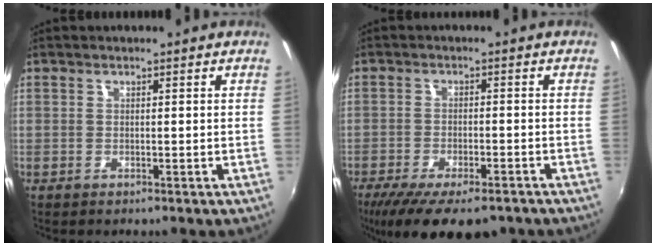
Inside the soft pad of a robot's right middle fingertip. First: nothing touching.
{"total": 14.5, "force": [-10.8, 4.7, 8.5], "torque": [-0.176, -0.049, -0.168]}